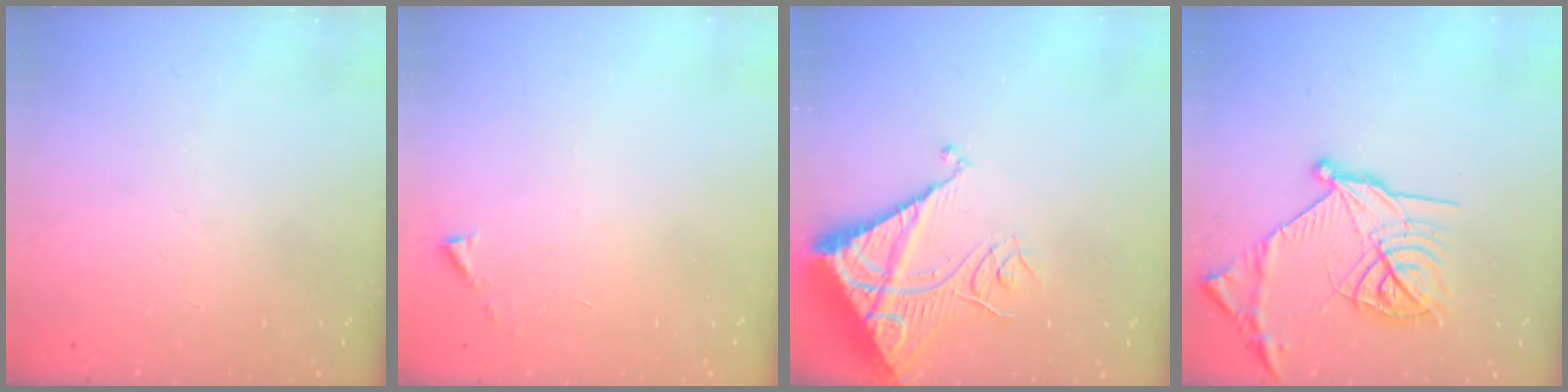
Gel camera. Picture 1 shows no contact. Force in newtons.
{"total": 2.9, "press": 2.9, "slide": 0.4}
{"total": 13.1, "press": 13.0, "slide": 1.5}
{"total": 18.5, "press": 18.4, "slide": 1.6}